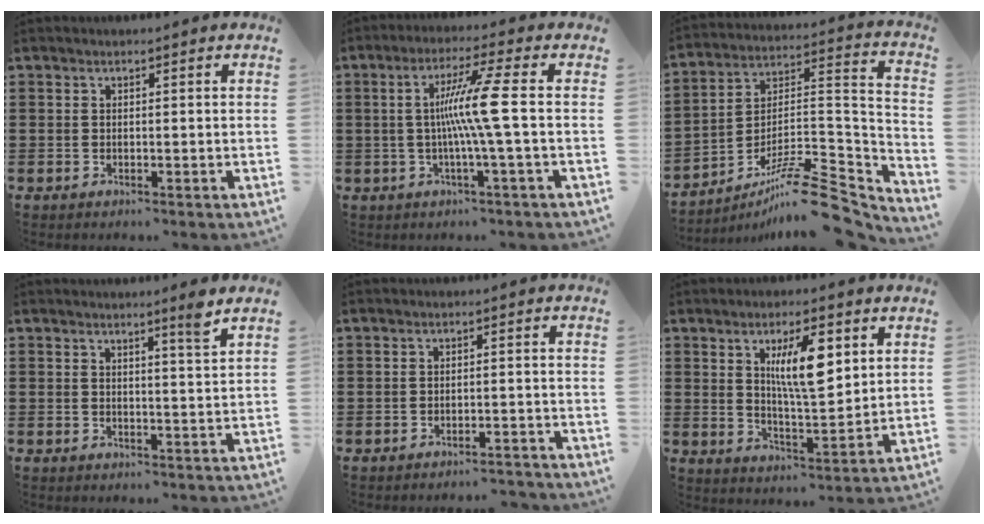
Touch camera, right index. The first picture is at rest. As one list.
[{"total": 8.7, "force": [-0.2, -1.1, 8.6], "torque": [-0.165, -0.007, -0.018]}, {"total": 12.1, "force": [-9.4, 2.7, 7.1], "torque": [-0.107, 0.027, -0.174]}, {"total": 3.2, "force": [2.4, -0.7, 2.0], "torque": [-0.035, -0.007, 0.039]}, {"total": 2.1, "force": [-2.0, -0.1, 0.3], "torque": [-0.009, -0.001, -0.043]}, {"total": 8.9, "force": [3.4, 2.8, 7.8], "torque": [-0.133, -0.001, 0.052]}]